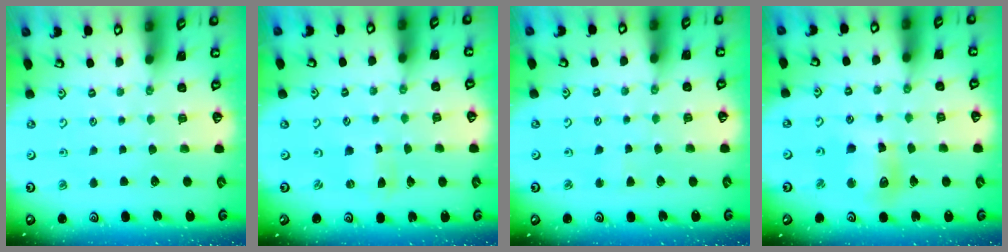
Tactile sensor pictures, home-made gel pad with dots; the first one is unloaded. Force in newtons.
{"total": 0.0}
{"total": 1.5, "press": 1.5, "slide": 0.3}
{"total": 11.2, "press": 11.0, "slide": 1.8}